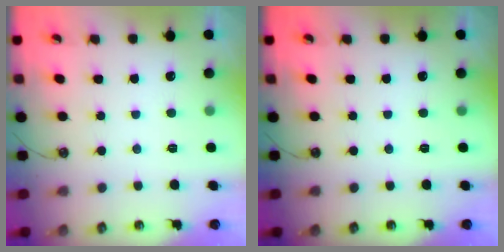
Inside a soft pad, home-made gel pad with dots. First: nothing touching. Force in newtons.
{"total": 0.0}